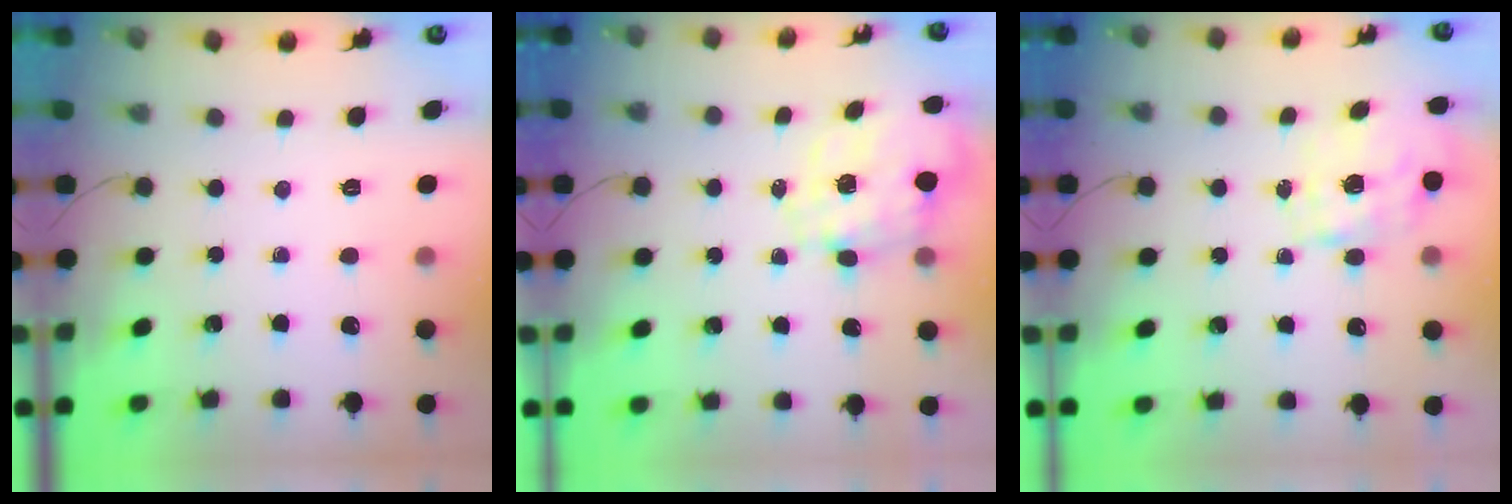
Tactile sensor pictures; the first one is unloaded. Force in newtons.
{"total": 2.5, "press": 2.4, "slide": 0.8}
{"total": 1.6, "press": 1.4, "slide": 0.7}